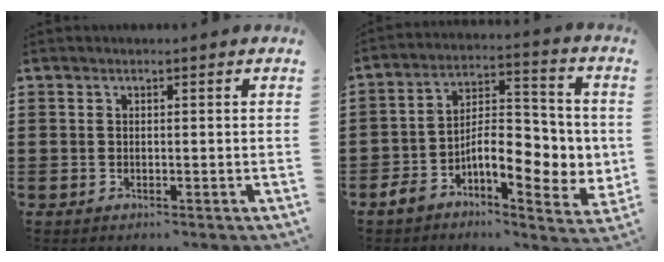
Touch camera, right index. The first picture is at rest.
{"total": 10.0, "force": [-2.2, 4.9, 8.4], "torque": [-0.127, -0.010, -0.042]}